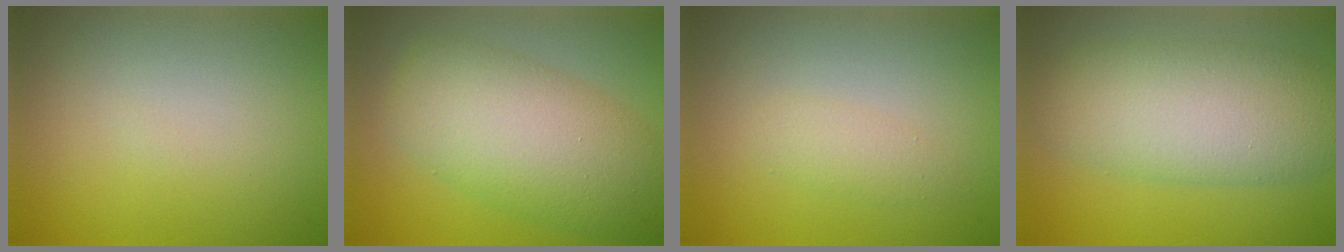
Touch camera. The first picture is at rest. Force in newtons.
{"total": 8.2, "press": 8.2, "slide": 0.1}
{"total": 1.4, "press": 1.4, "slide": 0.0}
{"total": 7.7, "press": 7.7, "slide": 0.6}